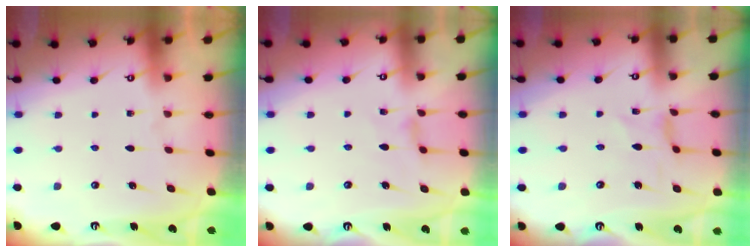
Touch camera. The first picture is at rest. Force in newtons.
{"total": 3.5, "press": 3.4, "slide": 0.6}
{"total": 0.9, "press": 0.8, "slide": 0.3}